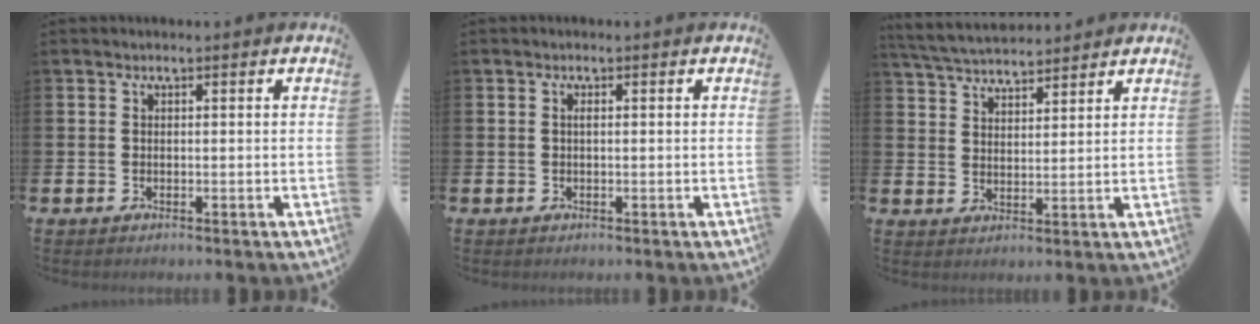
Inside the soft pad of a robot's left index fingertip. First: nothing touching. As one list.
[{"total": 0.6, "force": [0.1, 0.1, 0.5], "torque": [-0.014, 0.001, 0.003]}, {"total": 4.9, "force": [4.8, 0.8, 0.6], "torque": [-0.034, -0.022, 0.086]}]